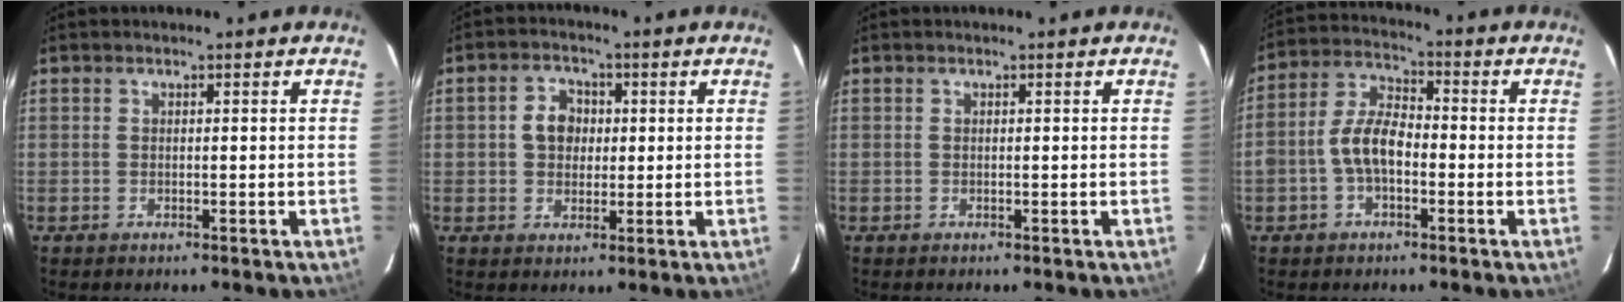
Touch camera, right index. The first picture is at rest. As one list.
[{"total": 5.1, "force": [0.5, 4.3, 2.7], "torque": [-0.049, 0.017, 0.010]}, {"total": 0.0}, {"total": 7.9, "force": [-2.1, 4.5, 6.1], "torque": [-0.128, 0.021, -0.039]}]